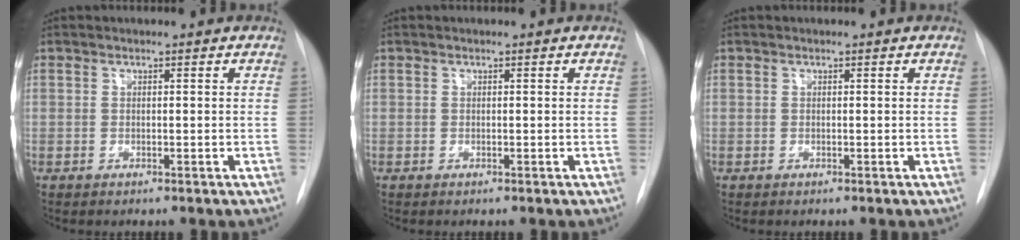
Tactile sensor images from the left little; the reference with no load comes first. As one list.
[{"total": 0.0}, {"total": 0.0}]